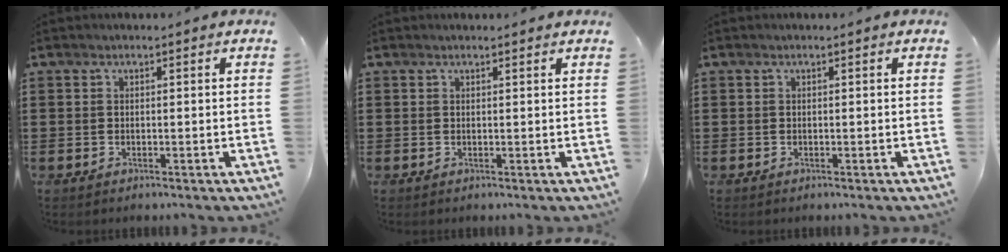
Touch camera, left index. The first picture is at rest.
{"total": 0.6, "force": [0.5, 0.0, 0.2], "torque": [-0.005, 0.000, 0.011]}
{"total": 0.0}